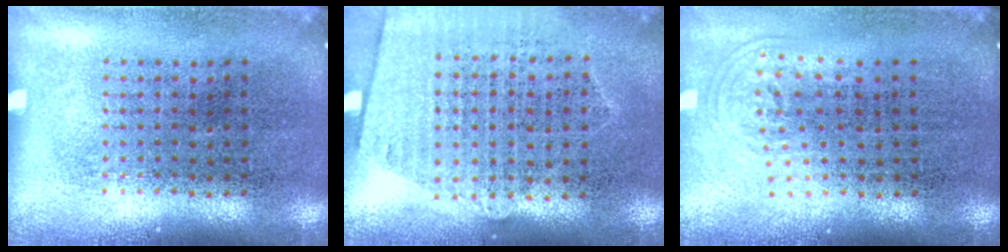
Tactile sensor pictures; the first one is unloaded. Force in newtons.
{"total": 1.3, "press": 1.1, "slide": 0.6}
{"total": 0.9, "press": 0.7, "slide": 0.6}